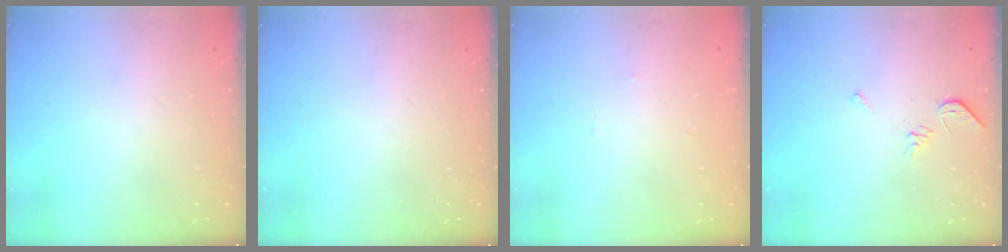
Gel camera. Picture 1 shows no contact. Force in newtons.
{"total": 0.0}
{"total": 0.0}
{"total": 5.1, "press": 5.1, "slide": 0.6}